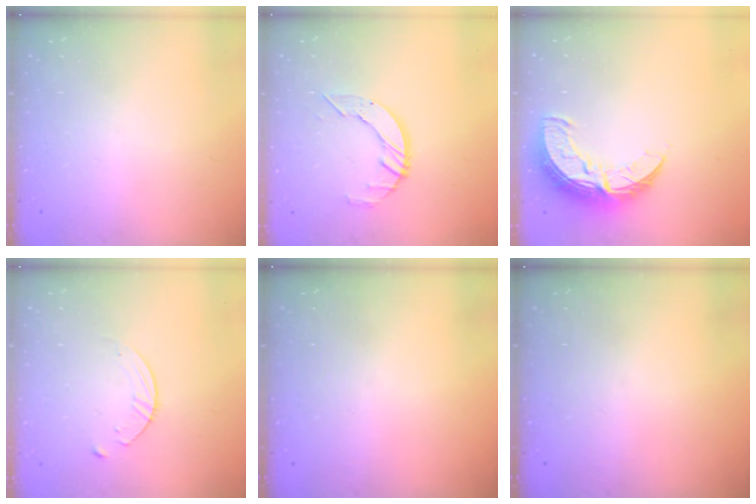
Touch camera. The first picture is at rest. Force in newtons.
{"total": 5.7, "press": 5.7, "slide": 0.6}
{"total": 12.2, "press": 12.2, "slide": 1.1}
{"total": 4.3, "press": 4.3, "slide": 0.5}
{"total": 0.0}
{"total": 0.0}